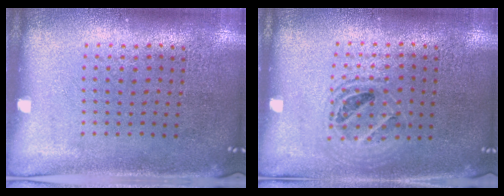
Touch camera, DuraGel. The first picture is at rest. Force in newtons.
{"total": 1.4, "press": 1.2, "slide": 0.6}